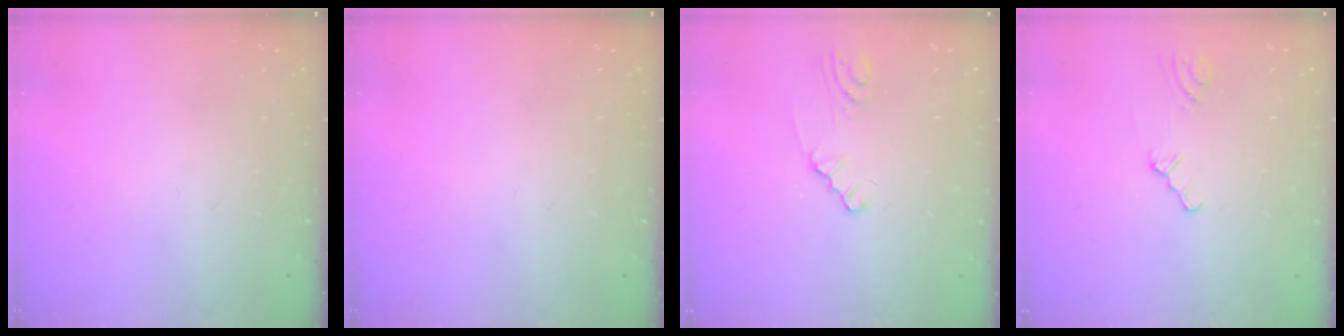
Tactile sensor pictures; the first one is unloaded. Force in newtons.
{"total": 0.0}
{"total": 0.8, "press": 0.8, "slide": 0.2}
{"total": 1.0, "press": 0.9, "slide": 0.3}